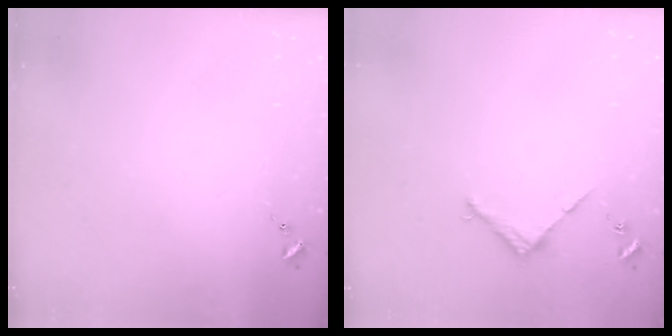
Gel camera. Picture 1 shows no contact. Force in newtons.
{"total": 2.9, "press": 2.8, "slide": 0.2}